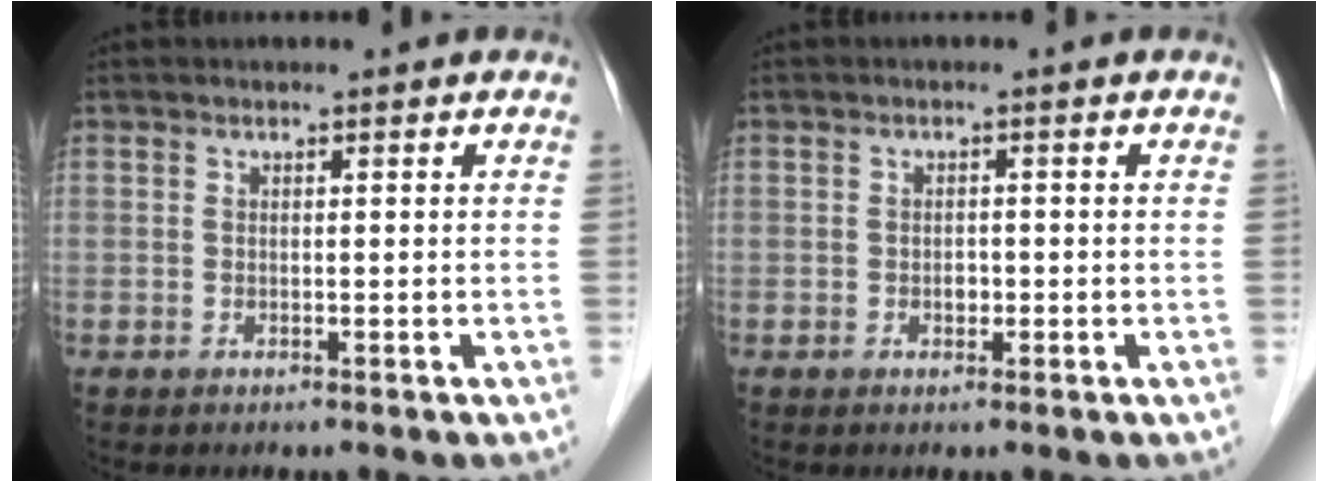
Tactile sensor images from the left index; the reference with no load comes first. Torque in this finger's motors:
{"motor_torque": [0.34, 0.21, 0.02, -0.01]}